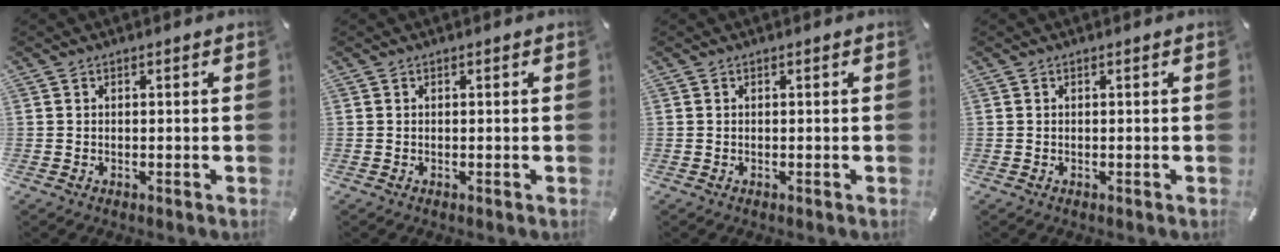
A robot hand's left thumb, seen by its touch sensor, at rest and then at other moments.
{"total": 0.0}
{"total": 0.0}
{"total": 0.0}